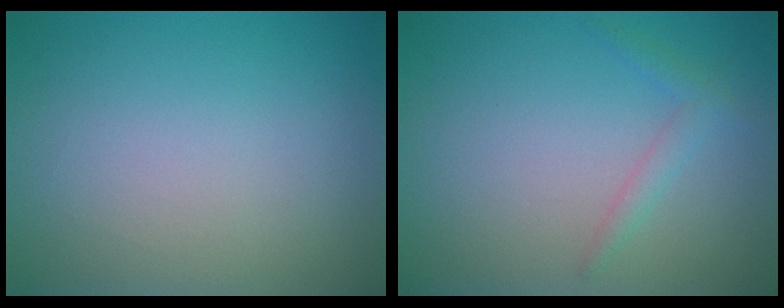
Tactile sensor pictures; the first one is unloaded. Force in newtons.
{"total": 1.4, "press": 1.4, "slide": 0.1}